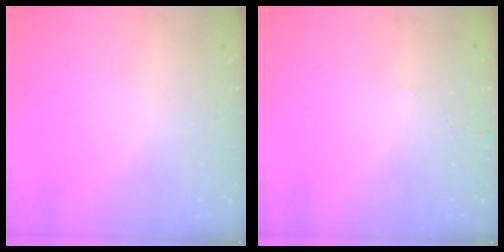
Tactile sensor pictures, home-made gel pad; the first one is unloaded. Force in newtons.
{"total": 4.2, "press": 4.2, "slide": 0.3}